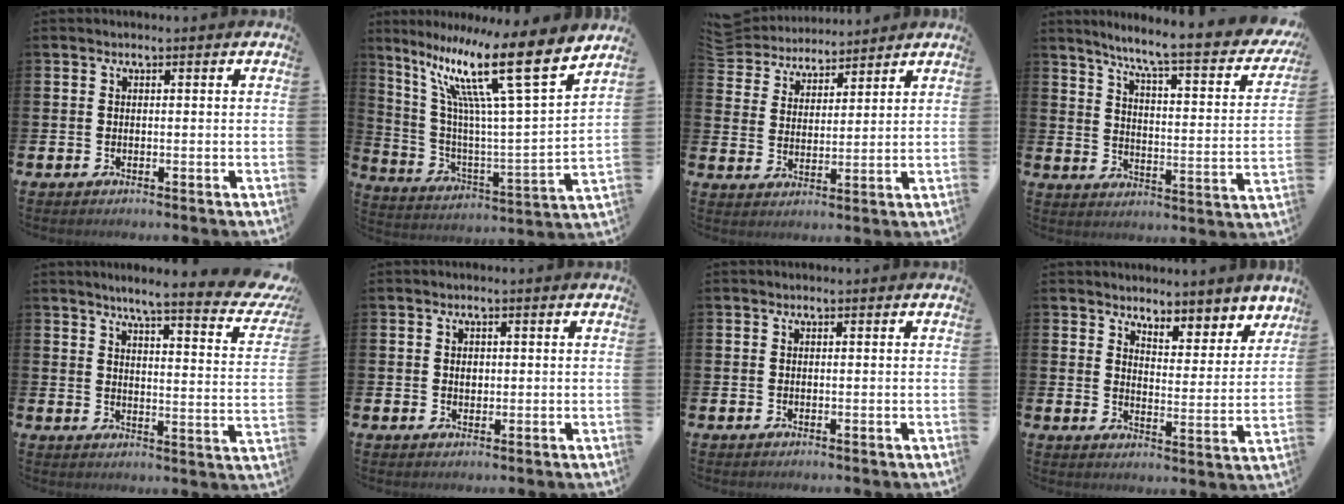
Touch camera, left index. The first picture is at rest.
{"total": 17.5, "force": [11.0, 2.5, 13.4], "torque": [-0.267, -0.062, 0.169]}
{"total": 5.1, "force": [4.8, 1.4, -0.7], "torque": [-0.019, -0.033, 0.086]}
{"total": 7.1, "force": [5.8, 0.4, 4.1], "torque": [-0.089, -0.052, 0.085]}
{"total": 5.9, "force": [4.9, 0.4, 3.2], "torque": [-0.053, -0.051, 0.069]}
{"total": 1.1, "force": [0.2, 0.8, 0.7], "torque": [0.003, 0.000, -0.001]}
{"total": 0.0}
{"total": 4.8, "force": [4.6, 1.3, 0.0], "torque": [-0.013, -0.045, 0.077]}